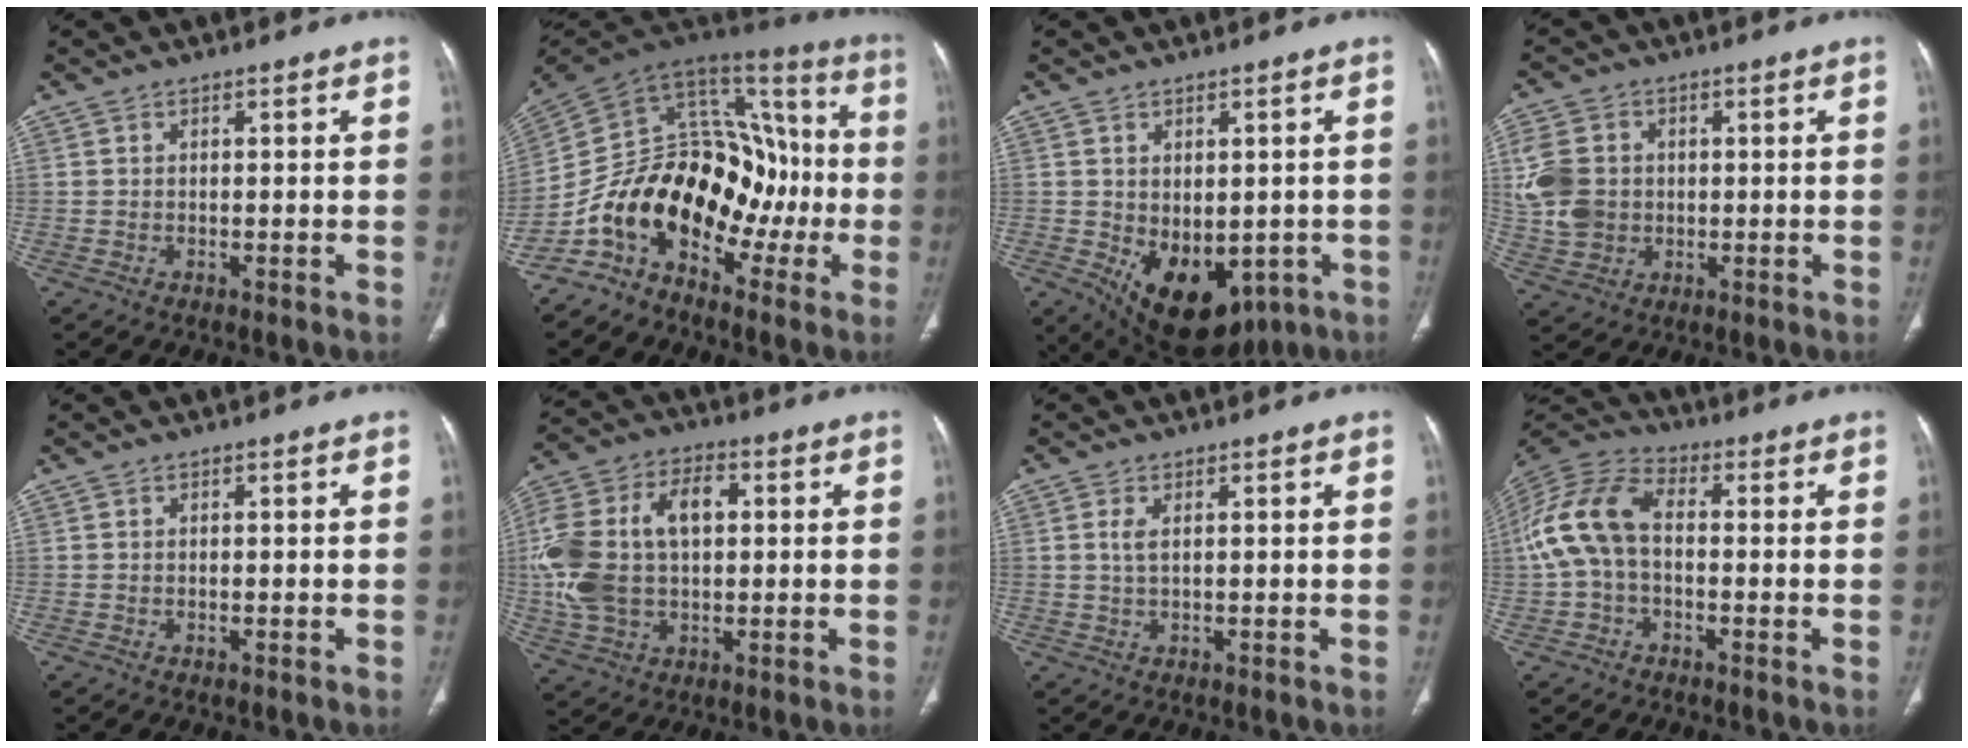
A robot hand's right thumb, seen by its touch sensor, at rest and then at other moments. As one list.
[{"total": 21.6, "force": [-7.9, 13.9, 14.6], "torque": [-0.195, 0.118, -0.138]}, {"total": 14.5, "force": [-4.2, 9.3, 10.2], "torque": [-0.127, -0.006, -0.032]}, {"total": 9.4, "force": [0.7, 7.9, 5.2], "torque": [-0.094, 0.004, 0.017]}, {"total": 0.0}, {"total": 18.2, "force": [1.3, 11.6, 13.9], "torque": [-0.282, 0.026, 0.026]}, {"total": 2.1, "force": [0.6, 0.9, 1.8], "torque": [-0.046, 0.003, 0.017]}, {"total": 12.2, "force": [-0.3, 7.6, 9.5], "torque": [-0.198, 0.035, -0.015]}]